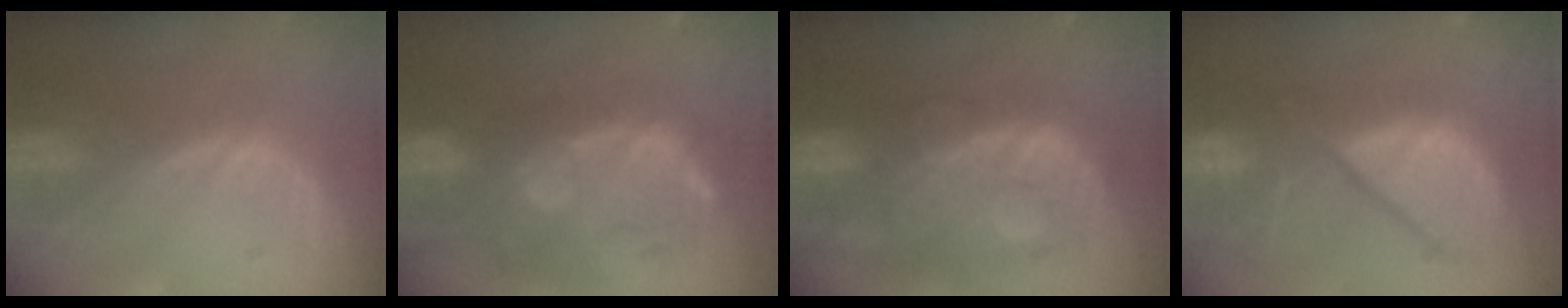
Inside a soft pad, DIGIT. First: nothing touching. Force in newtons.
{"total": 13.1, "press": 11.3, "slide": 6.5}
{"total": 12.9, "press": 10.6, "slide": 7.3}
{"total": 12.5, "press": 10.7, "slide": 6.5}